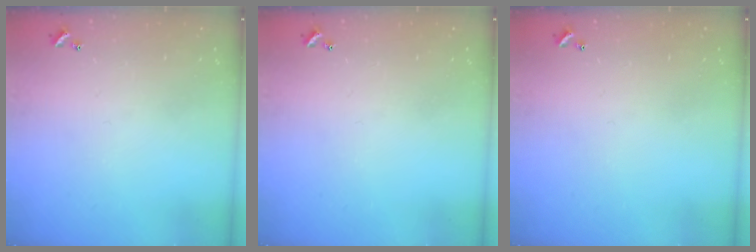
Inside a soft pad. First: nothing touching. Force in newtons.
{"total": 0.0}
{"total": 0.0}